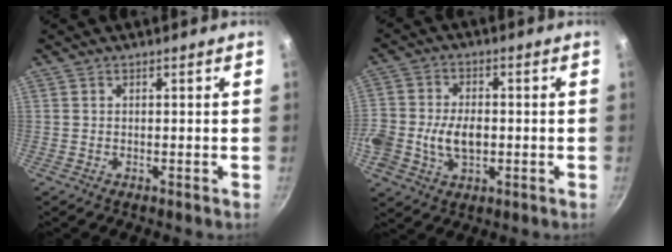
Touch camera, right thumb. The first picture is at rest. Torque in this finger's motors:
{"motor_torque": [-0.17, -0.17, 0.42, 0.43, 0.00]}